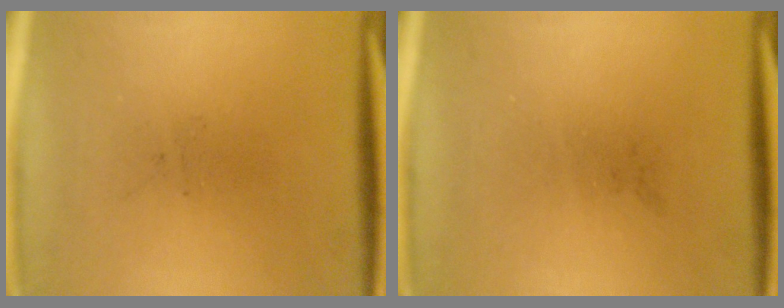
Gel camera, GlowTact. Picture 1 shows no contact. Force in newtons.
{"total": 0.0}